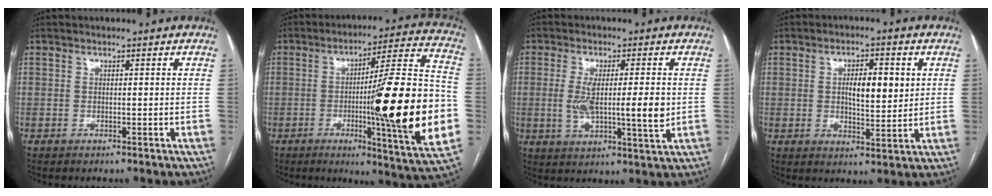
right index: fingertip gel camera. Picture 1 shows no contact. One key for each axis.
{"total": 25.0, "fx": -4.2, "fy": 0.4, "fz": 24.6, "tx": -0.313, "ty": -0.007, "tz": -0.064}
{"total": 9.6, "fx": -0.3, "fy": 1.6, "fz": 9.5, "tx": -0.170, "ty": -0.007, "tz": -0.002}
{"total": 7.0, "fx": 1.4, "fy": 2.2, "fz": 6.5, "tx": -0.107, "ty": 0.003, "tz": 0.023}